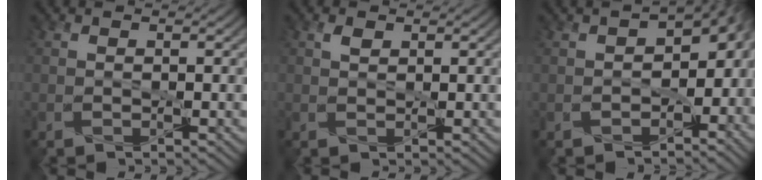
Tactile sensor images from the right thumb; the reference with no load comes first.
{"total": 1.3, "force": [0.7, 0.7, 0.8], "torque": [-0.019, 0.004, 0.015]}
{"total": 9.5, "force": [-2.3, 5.8, 7.1], "torque": [-0.079, -0.022, -0.021]}